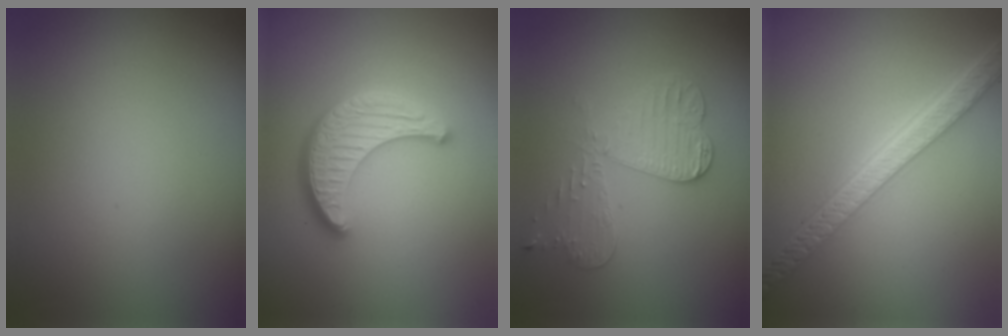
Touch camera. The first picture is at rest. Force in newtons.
{"total": 4.5, "press": 3.8, "slide": 2.5}
{"total": 3.3, "press": 3.2, "slide": 0.9}
{"total": 5.7, "press": 4.4, "slide": 3.7}